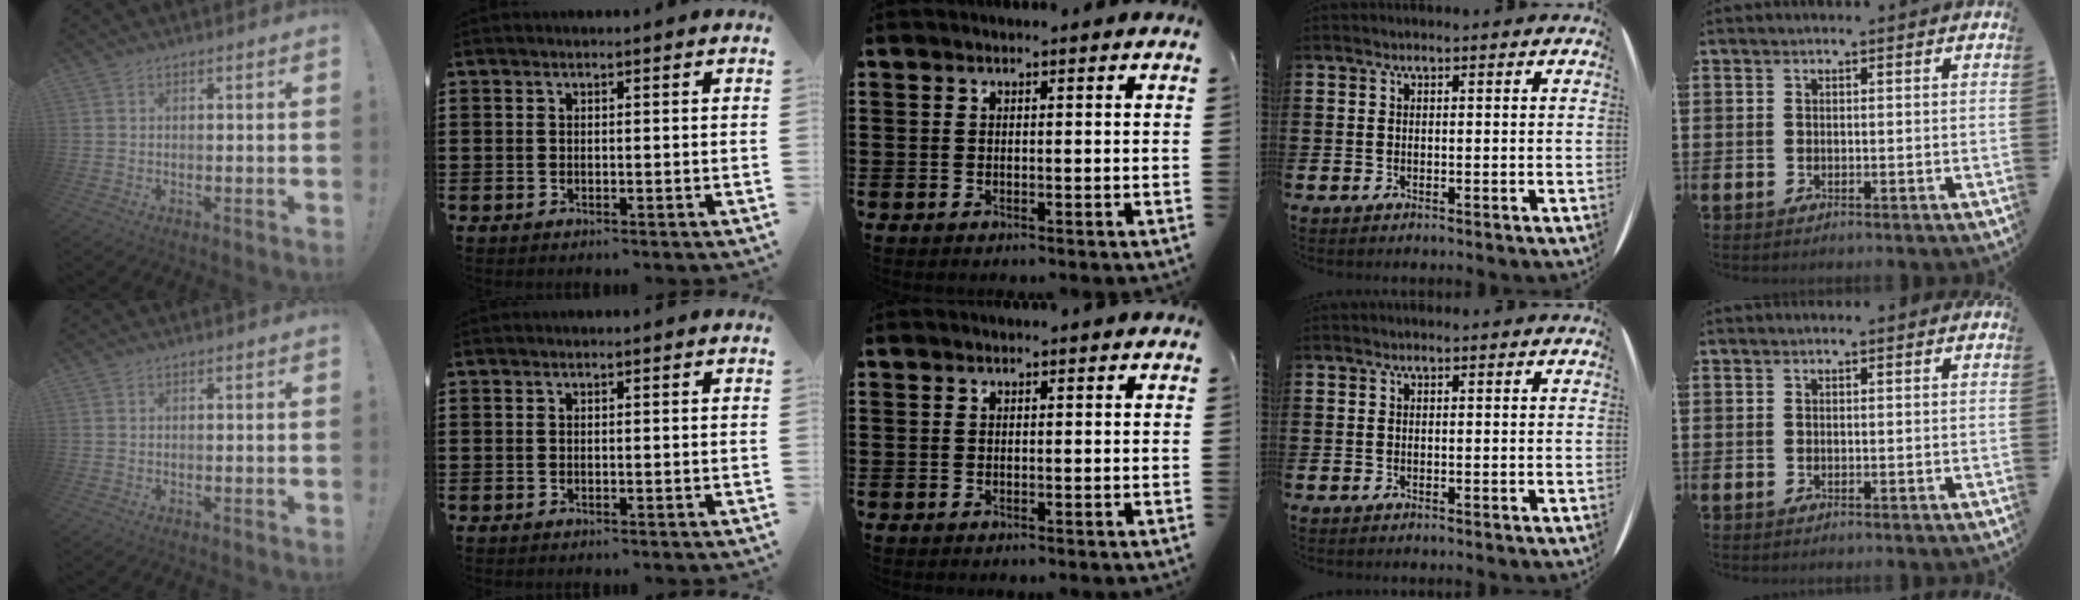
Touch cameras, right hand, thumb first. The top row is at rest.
{}